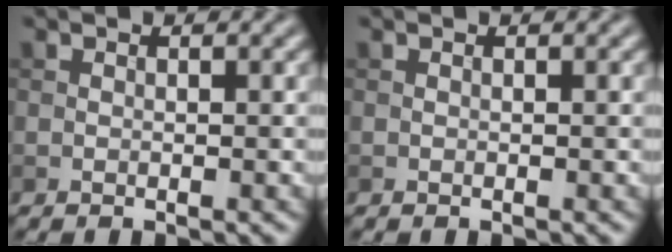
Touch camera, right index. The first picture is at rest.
{"total": 0.0}